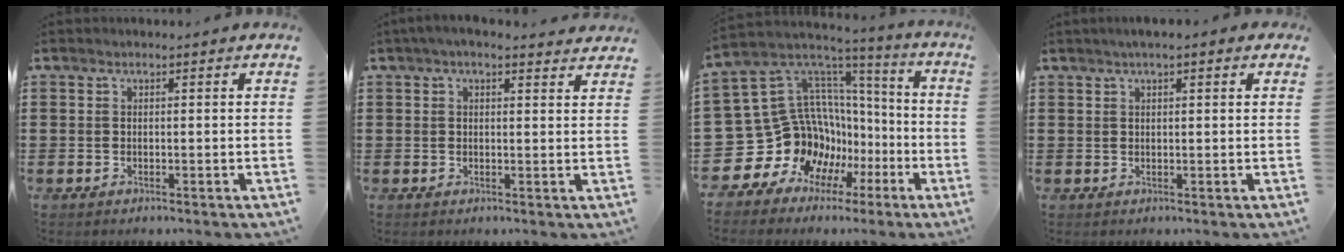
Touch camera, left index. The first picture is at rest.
{"total": 2.2, "force": [1.6, 0.6, 1.3], "torque": [-0.029, 0.004, 0.030]}
{"total": 16.2, "force": [-4.4, 14.4, 6.1], "torque": [-0.166, -0.044, -0.022]}
{"total": 1.7, "force": [1.0, 0.3, 1.4], "torque": [-0.029, 0.003, 0.016]}